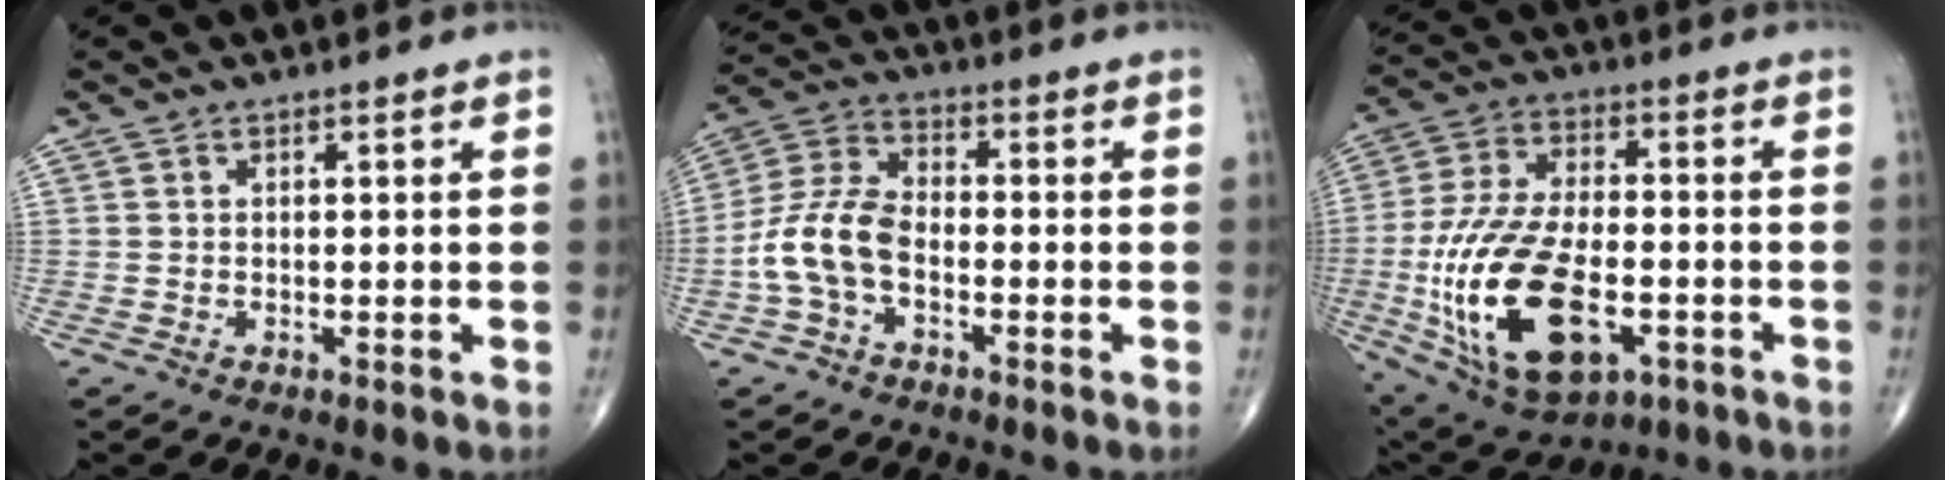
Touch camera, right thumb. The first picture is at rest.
{"total": 9.8, "force": [-3.0, 5.7, 7.4], "torque": [-0.157, 0.032, -0.067]}
{"total": 22.5, "force": [-5.8, 11.7, 18.4], "torque": [-0.368, 0.011, -0.086]}